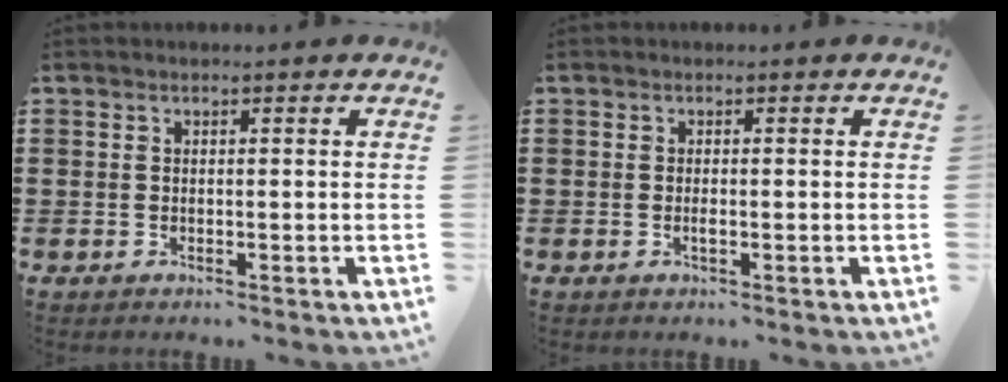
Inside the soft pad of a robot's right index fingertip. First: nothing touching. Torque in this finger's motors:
{"motor_torque": [0.77, 1.37, 0.13, 0.04]}